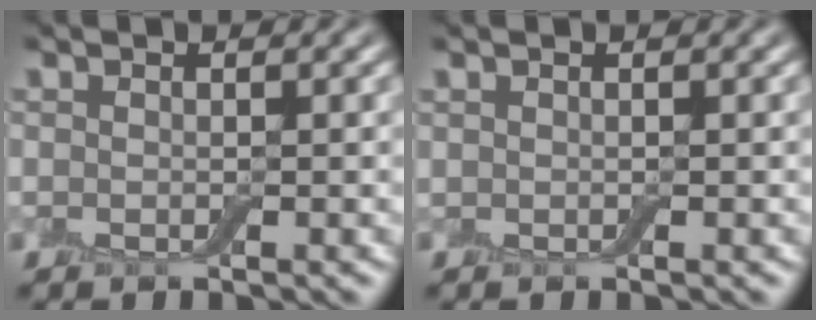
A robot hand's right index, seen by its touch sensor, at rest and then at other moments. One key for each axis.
{"total": 0.0}